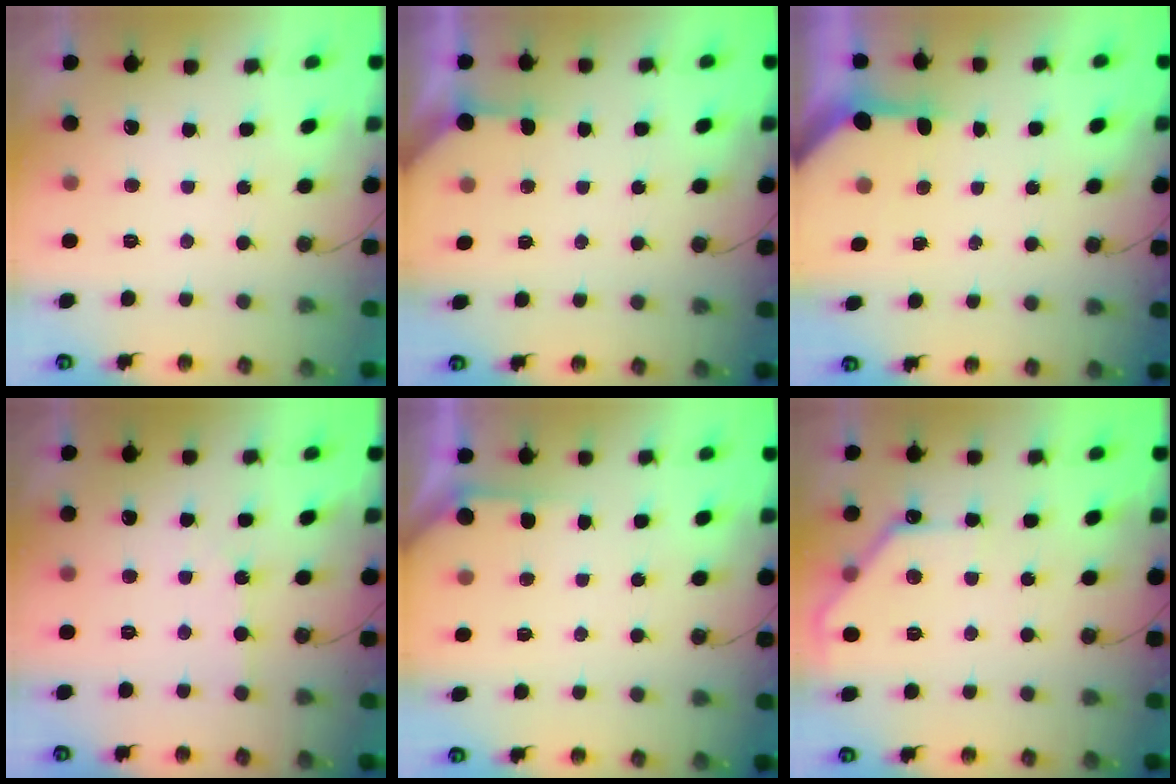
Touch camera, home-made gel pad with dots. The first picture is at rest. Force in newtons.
{"total": 2.3, "press": 2.3, "slide": 0.3}
{"total": 3.2, "press": 3.2, "slide": 0.2}
{"total": 1.6, "press": 1.6, "slide": 0.3}
{"total": 1.7, "press": 1.6, "slide": 0.2}
{"total": 10.0, "press": 10.0, "slide": 0.4}